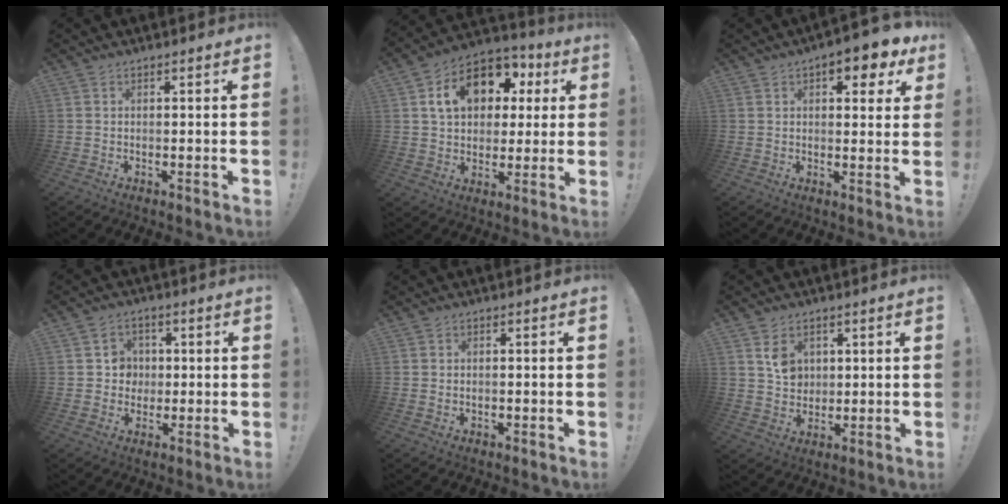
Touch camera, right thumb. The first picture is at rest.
{"total": 16.0, "force": [5.8, 11.4, 9.6], "torque": [-0.146, -0.013, 0.109]}
{"total": 7.8, "force": [4.3, 3.3, 5.6], "torque": [-0.058, -0.020, 0.070]}
{"total": 6.3, "force": [0.6, 6.2, 1.2], "torque": [-0.016, -0.001, 0.015]}
{"total": 0.7, "force": [0.0, 0.7, 0.1], "torque": [-0.004, 0.003, 0.001]}
{"total": 7.1, "force": [3.0, 5.7, 3.0], "torque": [-0.025, -0.015, 0.056]}